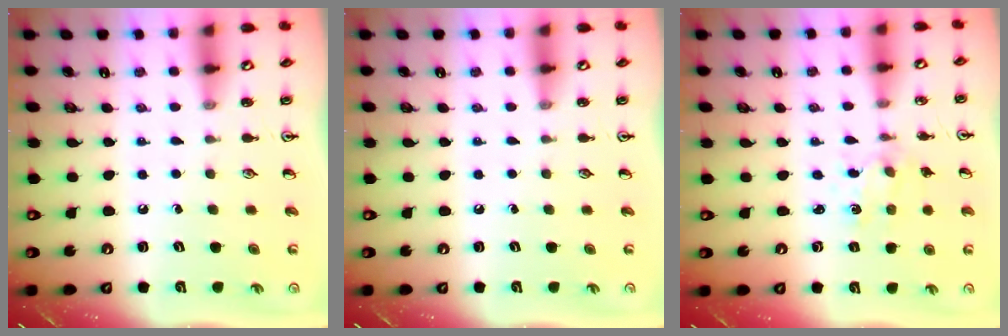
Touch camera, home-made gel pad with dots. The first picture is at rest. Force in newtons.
{"total": 0.0}
{"total": 1.5, "press": 1.4, "slide": 0.3}